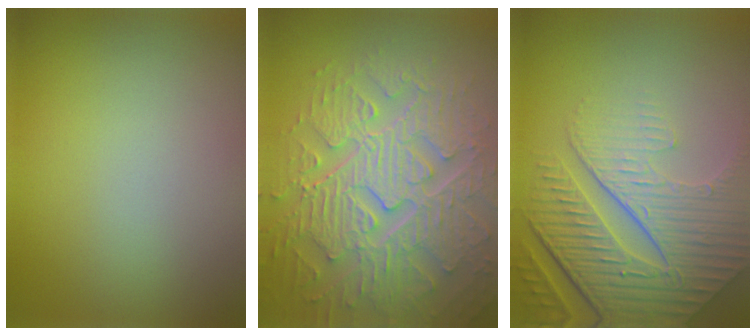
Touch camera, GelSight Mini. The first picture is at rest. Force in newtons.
{"total": 9.3, "press": 6.8, "slide": 6.4}
{"total": 9.1, "press": 6.2, "slide": 6.6}